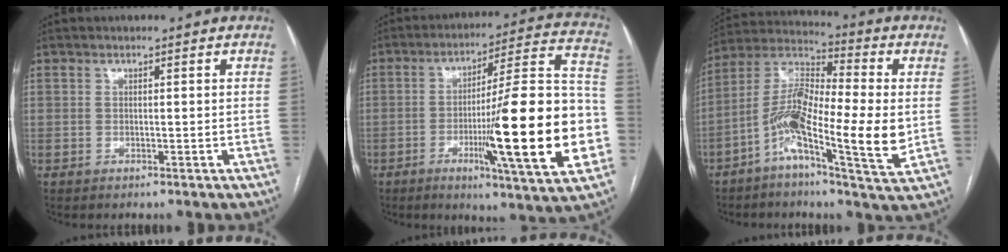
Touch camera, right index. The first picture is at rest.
{"total": 23.8, "force": [-5.7, 1.0, 23.1], "torque": [-0.304, -0.002, -0.087]}
{"total": 15.5, "force": [-3.3, 2.6, 14.9], "torque": [-0.289, 0.008, -0.069]}